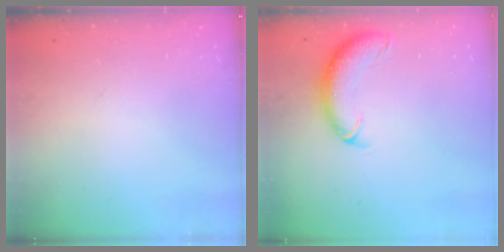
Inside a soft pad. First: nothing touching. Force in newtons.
{"total": 11.5, "press": 11.2, "slide": 2.6}